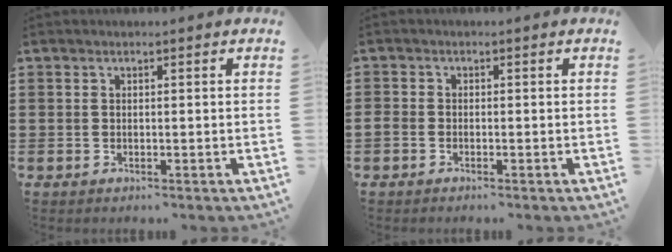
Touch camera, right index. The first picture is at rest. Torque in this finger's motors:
{"motor_torque": [0.47, 1.67, 0.26, 0.07]}